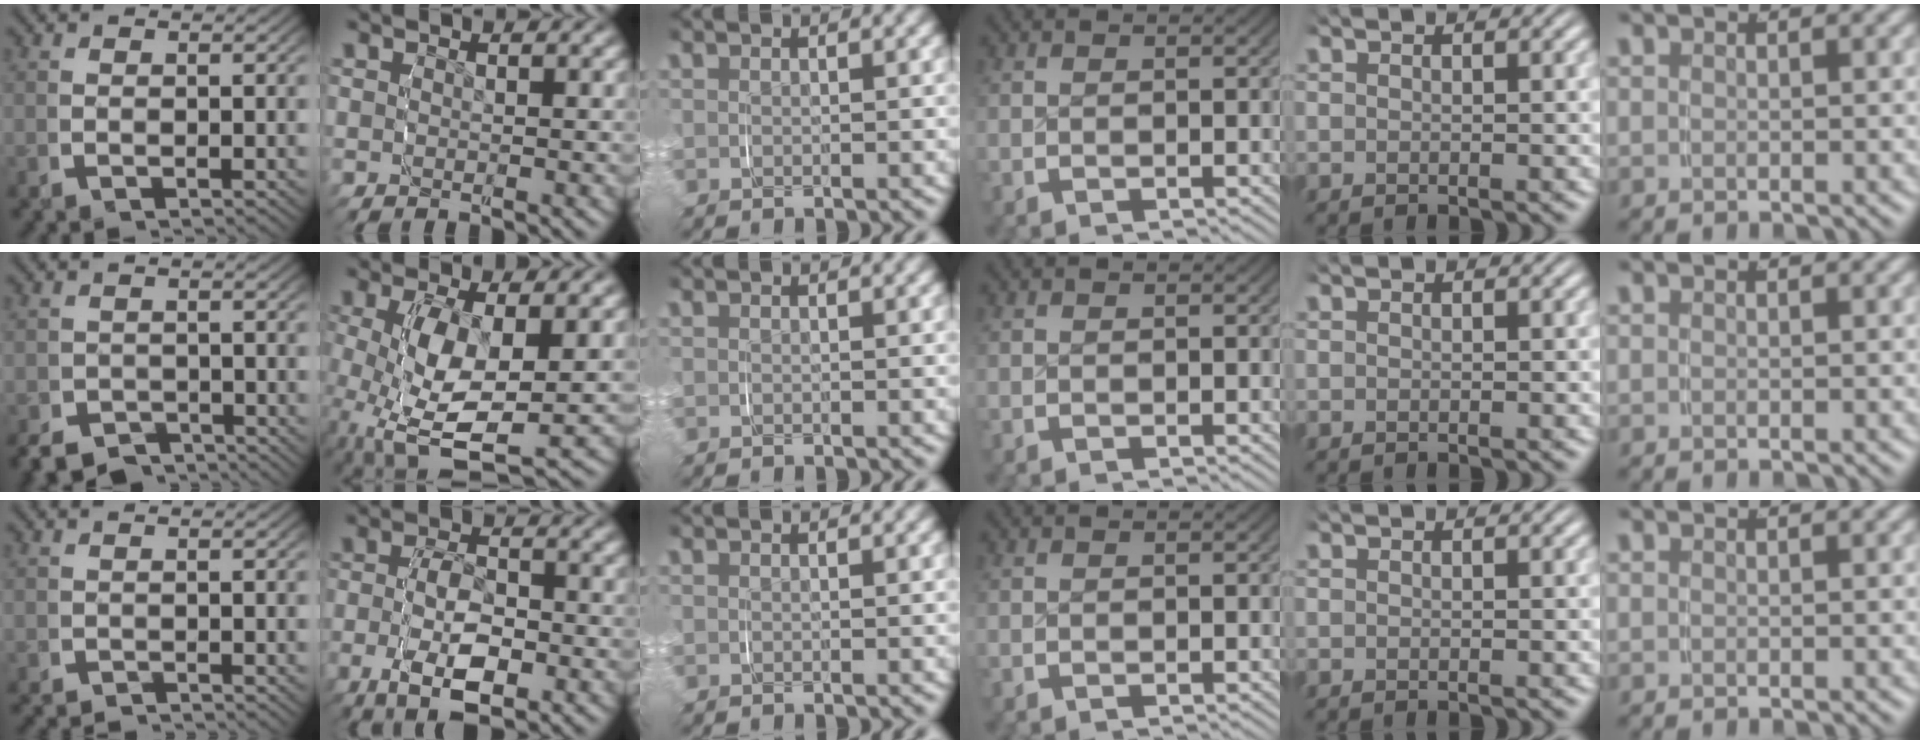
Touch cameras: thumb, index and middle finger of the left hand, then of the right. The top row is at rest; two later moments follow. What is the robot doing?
{"motion": "grasp_and_lifting", "object": "key"}